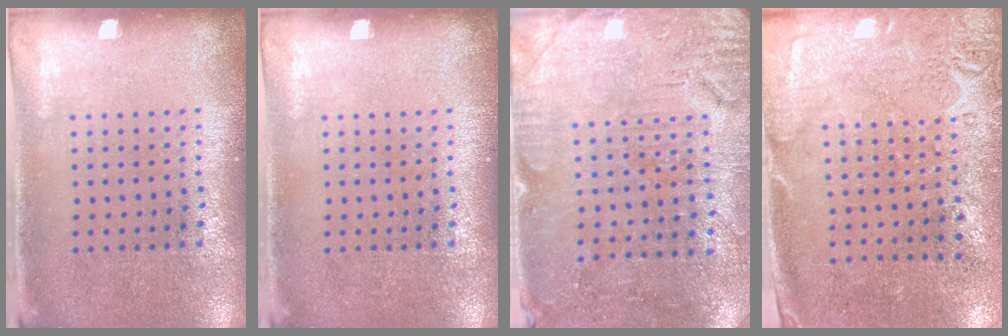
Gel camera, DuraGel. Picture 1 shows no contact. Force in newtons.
{"total": 0.0}
{"total": 3.0, "press": 2.9, "slide": 0.6}
{"total": 2.7, "press": 2.2, "slide": 1.6}